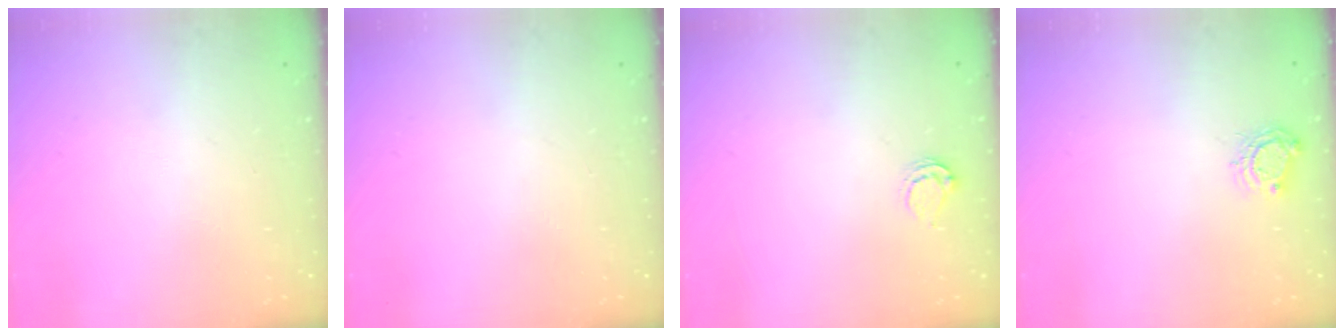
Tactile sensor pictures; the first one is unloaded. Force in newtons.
{"total": 0.0}
{"total": 4.8, "press": 4.7, "slide": 0.4}
{"total": 5.2, "press": 5.2, "slide": 0.5}